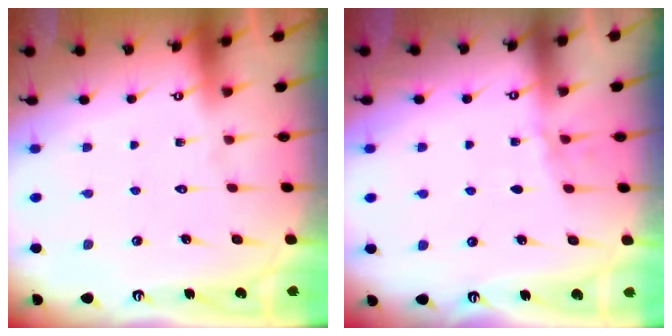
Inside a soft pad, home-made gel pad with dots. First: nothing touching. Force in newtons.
{"total": 2.7, "press": 2.7, "slide": 0.4}